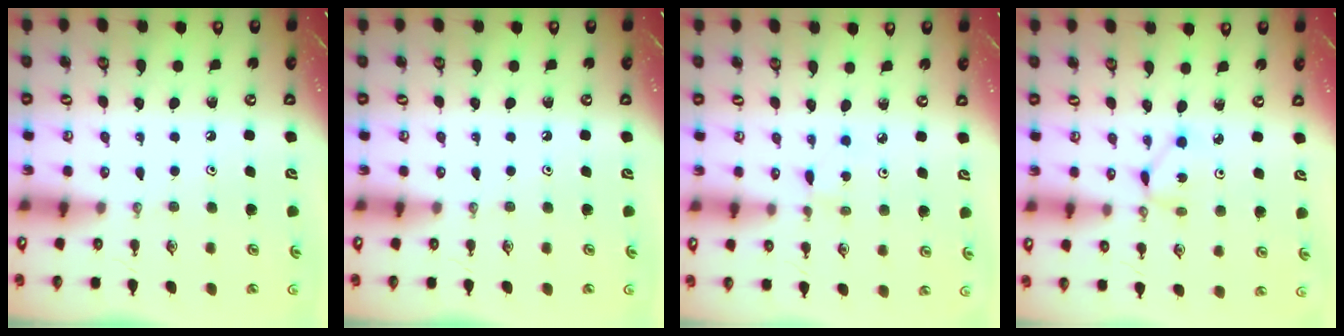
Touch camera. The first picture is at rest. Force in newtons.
{"total": 0.0}
{"total": 1.5, "press": 1.4, "slide": 0.2}
{"total": 1.6, "press": 1.6, "slide": 0.2}